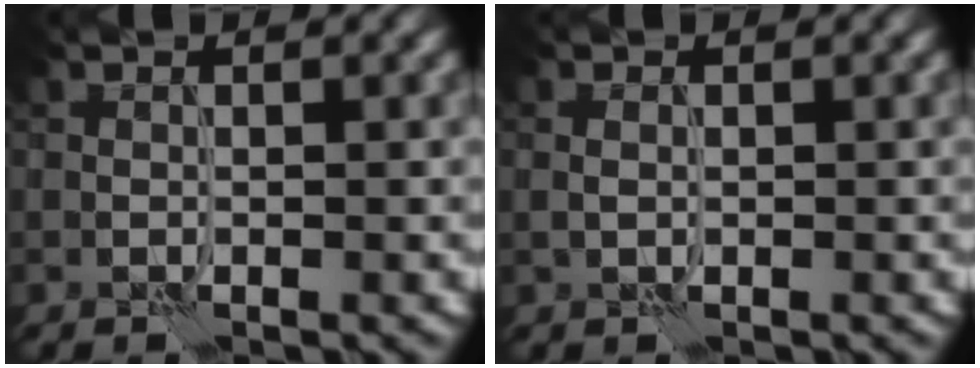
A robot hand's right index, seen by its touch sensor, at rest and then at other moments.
{"total": 0.7, "force": [0.0, 0.5, 0.5], "torque": [-0.014, 0.000, 0.002]}